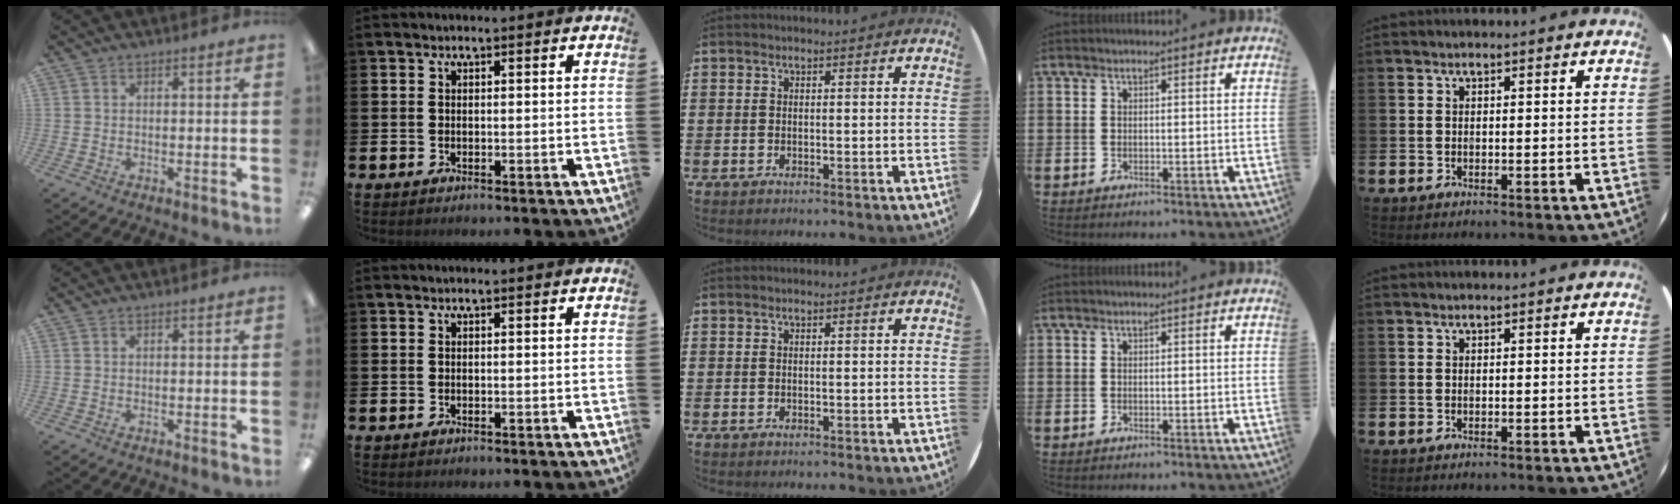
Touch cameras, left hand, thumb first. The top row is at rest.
{}